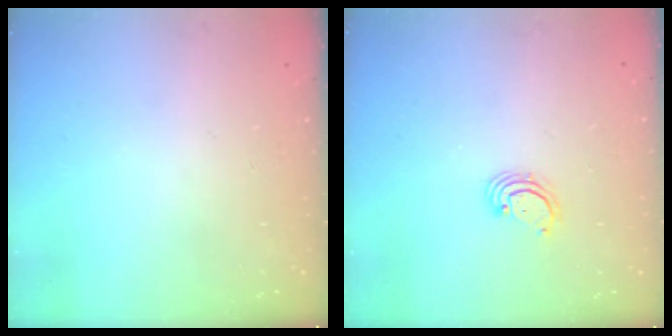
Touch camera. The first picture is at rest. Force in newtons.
{"total": 2.7, "press": 2.7, "slide": 0.3}